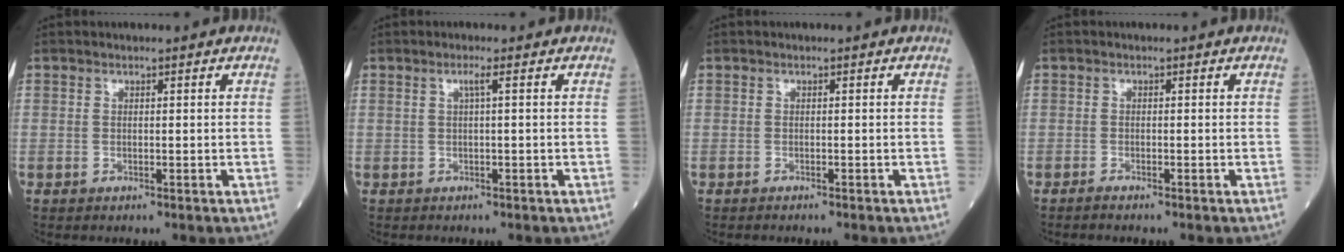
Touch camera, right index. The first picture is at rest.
{"total": 1.2, "force": [0.3, -0.2, 1.2], "torque": [-0.024, 0.001, 0.006]}
{"total": 1.8, "force": [-1.6, 0.0, 0.7], "torque": [-0.010, 0.000, -0.020]}
{"total": 1.1, "force": [-1.0, -0.1, 0.4], "torque": [-0.010, 0.000, -0.017]}